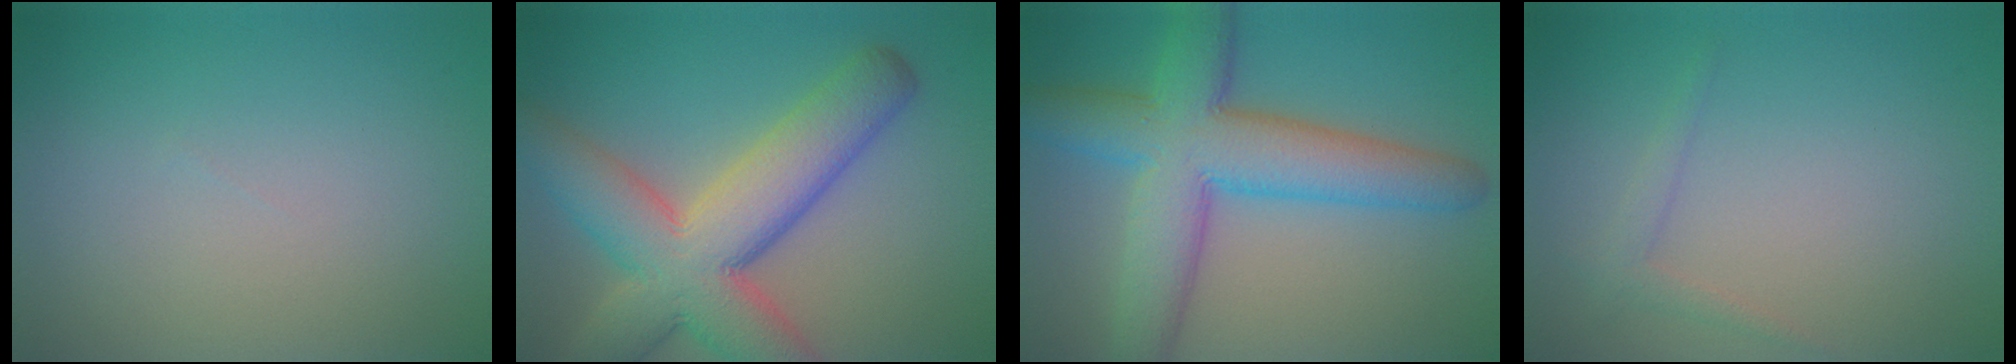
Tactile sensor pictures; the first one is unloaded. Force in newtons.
{"total": 10.9, "press": 10.9, "slide": 0.6}
{"total": 9.3, "press": 9.3, "slide": 0.4}
{"total": 1.2, "press": 1.2, "slide": 0.1}